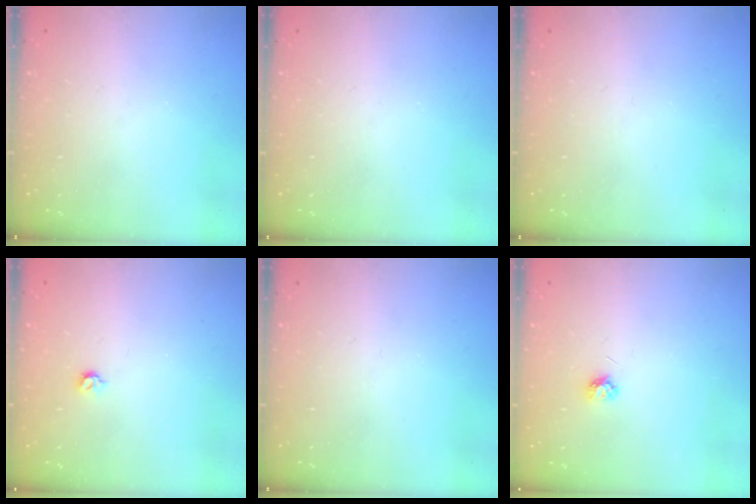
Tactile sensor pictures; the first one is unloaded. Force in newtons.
{"total": 0.0}
{"total": 0.0}
{"total": 3.9, "press": 3.8, "slide": 0.7}
{"total": 0.0}
{"total": 3.5, "press": 3.4, "slide": 0.3}